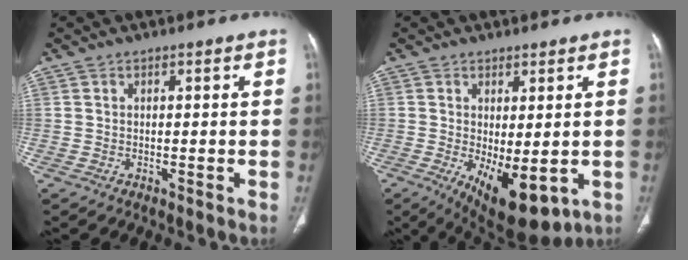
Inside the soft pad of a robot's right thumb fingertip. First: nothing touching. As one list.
[{"total": 10.9, "force": [-2.4, 4.8, 9.5], "torque": [-0.134, -0.018, -0.014]}]